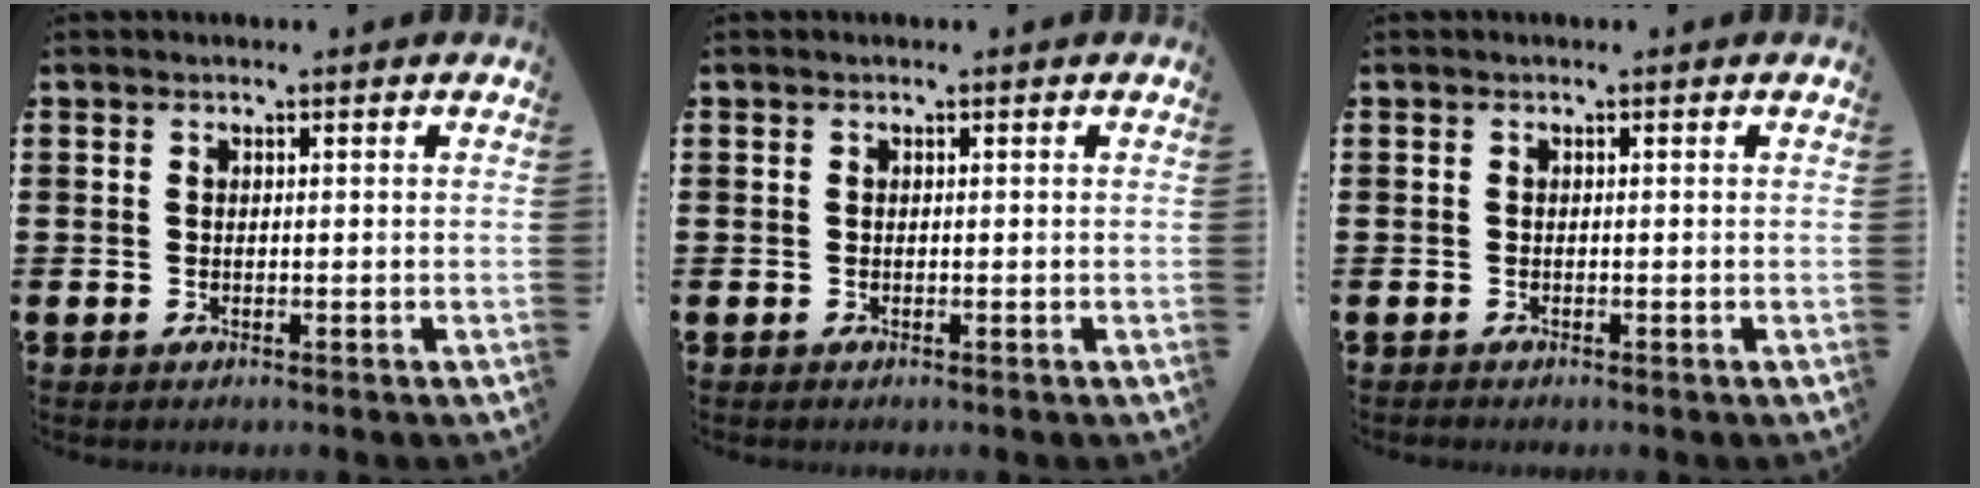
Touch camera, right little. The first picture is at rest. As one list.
[{"total": 0.0}, {"total": 0.0}]